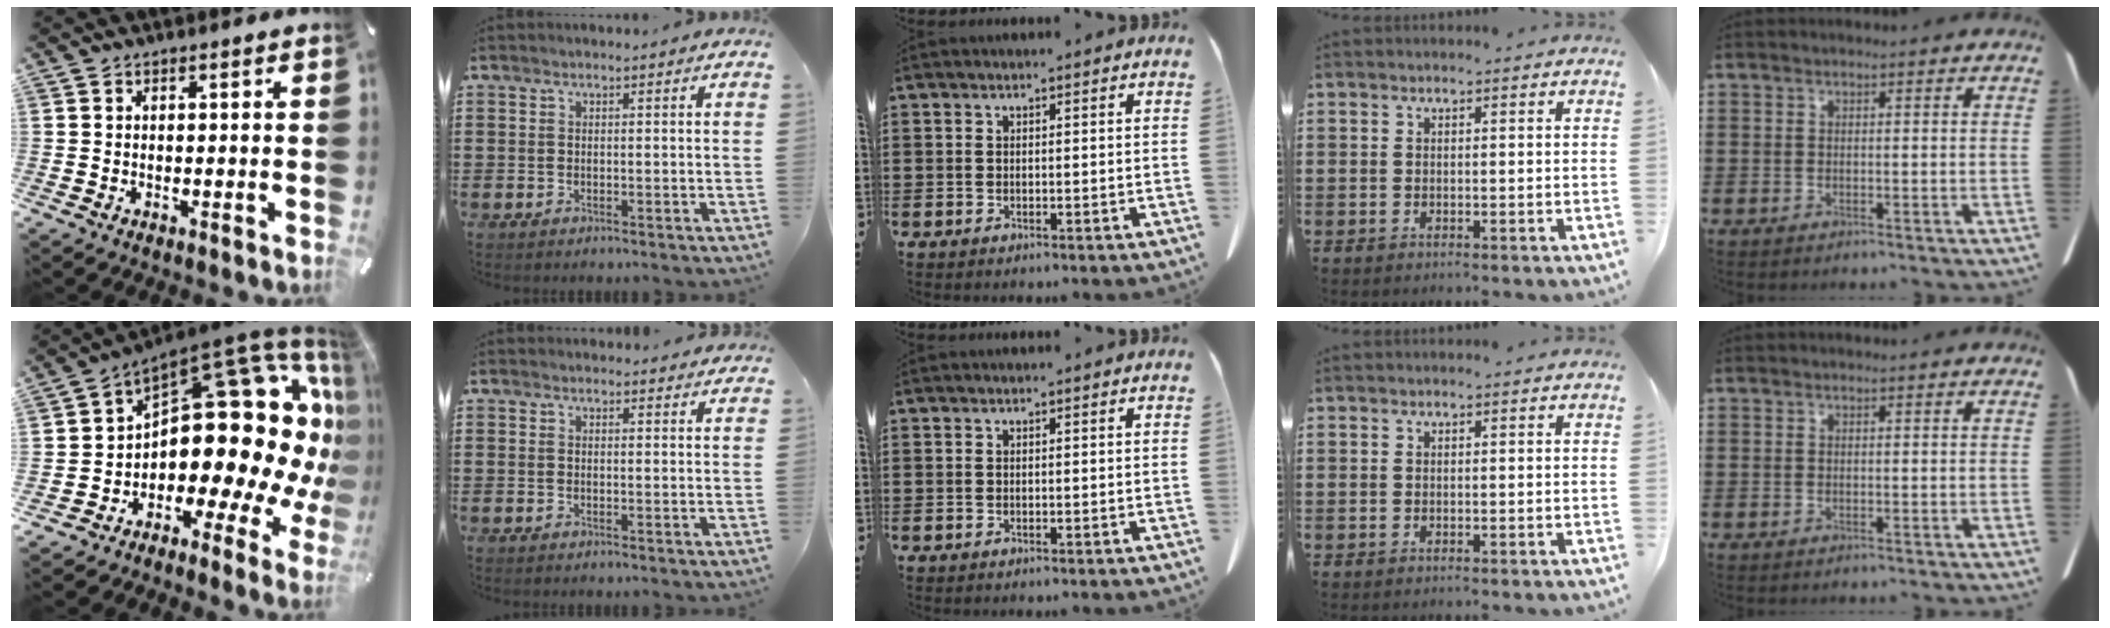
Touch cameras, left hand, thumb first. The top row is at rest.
{"thumb": {"total": 22.2, "force": [5.0, 13.1, 17.2], "torque": [-0.231, -0.073, 0.105]}, "index": {"total": 1.5, "force": [1.5, 0.3, 0.2], "torque": [-0.006, 0.003, 0.029]}}